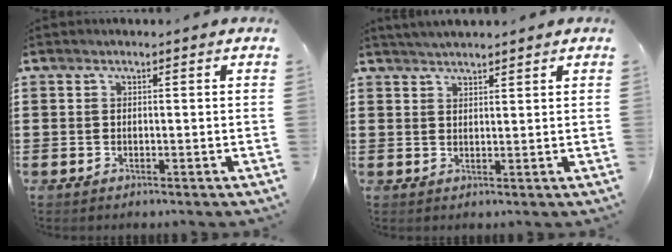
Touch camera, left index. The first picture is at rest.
{"total": 2.2, "force": [2.1, -0.1, 0.3], "torque": [-0.011, 0.002, 0.041]}